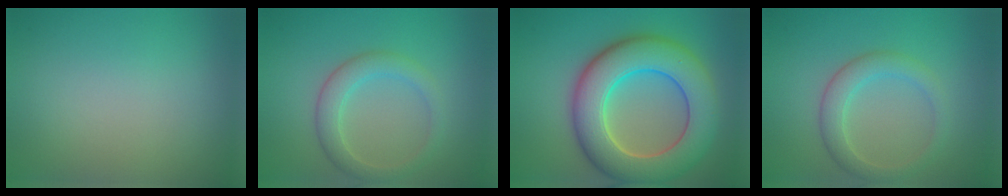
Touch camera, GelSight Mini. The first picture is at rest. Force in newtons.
{"total": 3.0, "press": 3.0, "slide": 0.0}
{"total": 10.4, "press": 10.3, "slide": 0.7}
{"total": 3.0, "press": 3.0, "slide": 0.0}